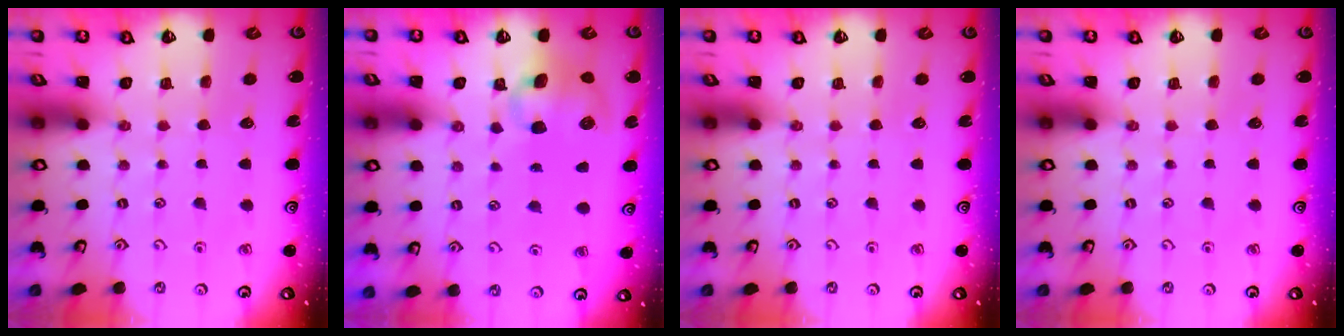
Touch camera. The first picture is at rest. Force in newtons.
{"total": 10.2, "press": 10.0, "slide": 1.8}
{"total": 0.0}
{"total": 0.0}